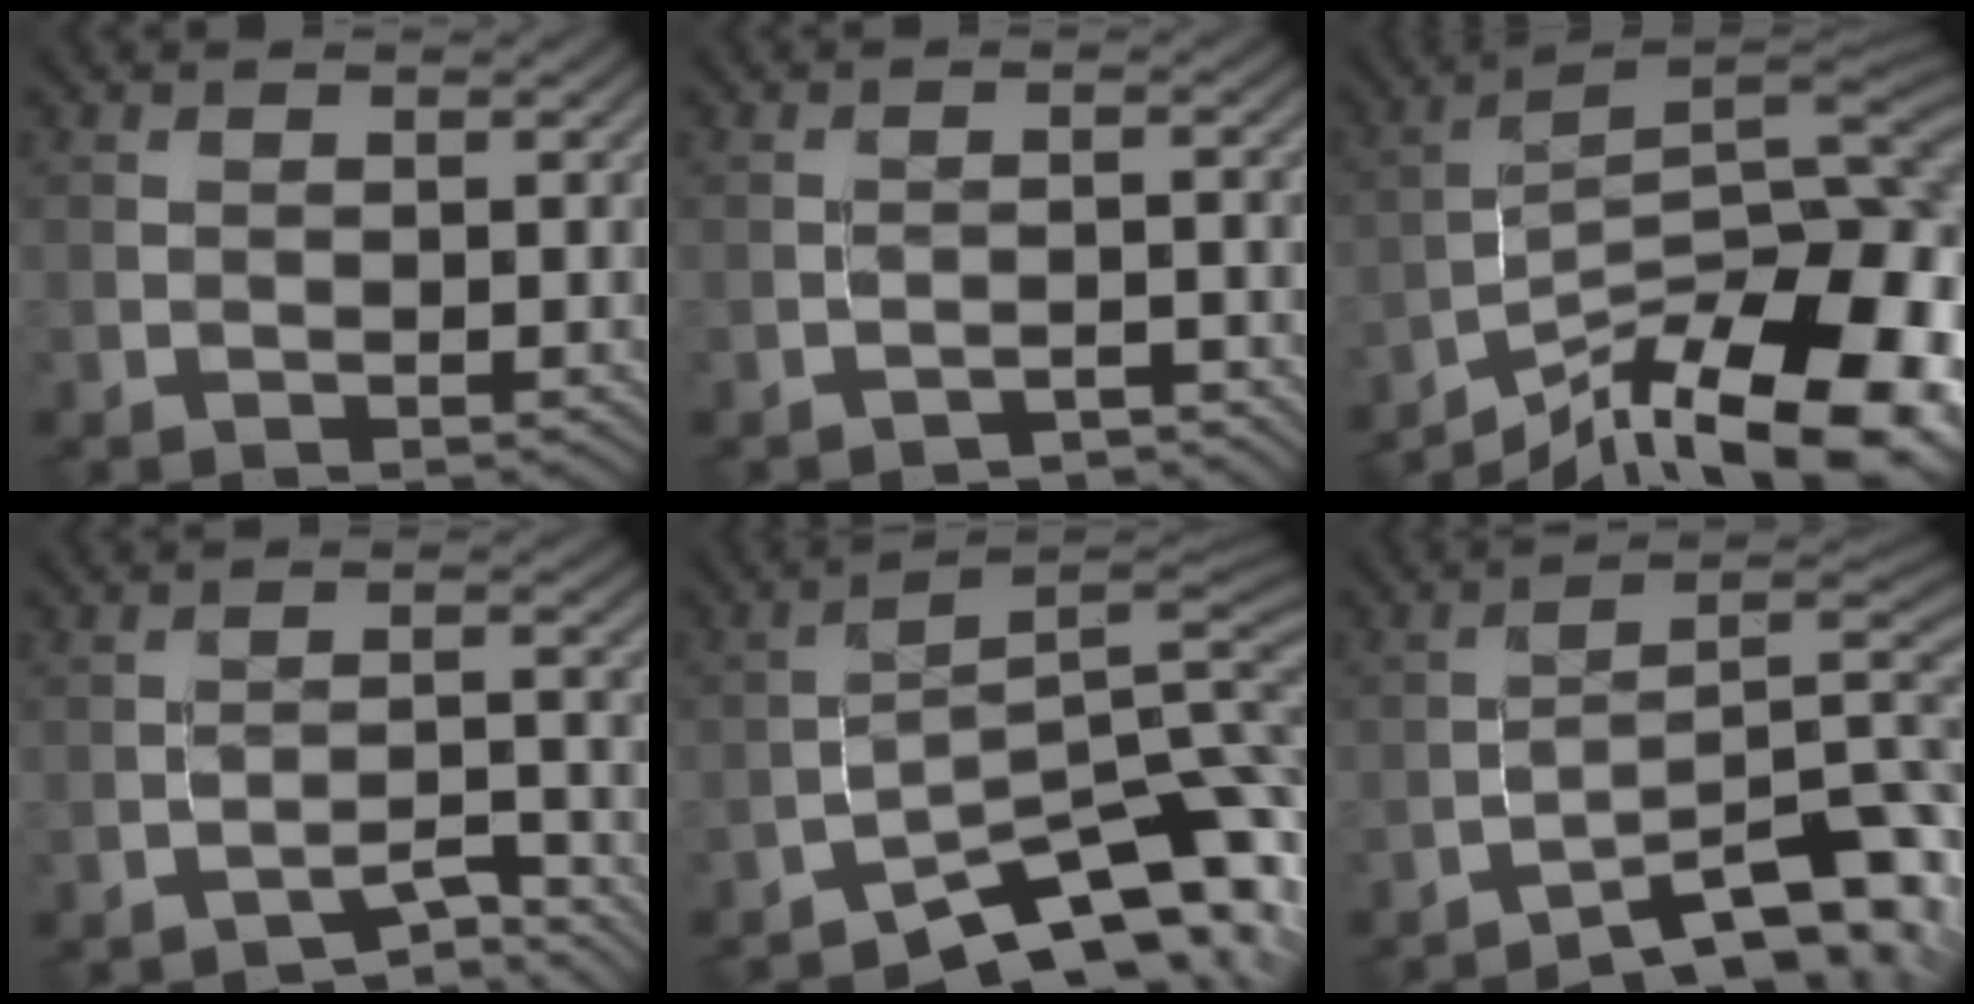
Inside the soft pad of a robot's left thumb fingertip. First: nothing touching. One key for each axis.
{"total": 2.6, "fx": -2.5, "fy": 0.4, "fz": 0.8, "tx": -0.007, "ty": 0.007, "tz": -0.043}
{"total": 17.1, "fx": -10.9, "fy": 5.7, "fz": 11.9, "tx": -0.168, "ty": -0.006, "tz": -0.174}
{"total": 4.6, "fx": -4.1, "fy": 0.6, "fz": 1.9, "tx": -0.030, "ty": 0.007, "tz": -0.065}
{"total": 13.3, "fx": -8.6, "fy": 3.9, "fz": 9.4, "tx": -0.137, "ty": -0.008, "tz": -0.132}
{"total": 14.2, "fx": -9.0, "fy": 3.7, "fz": 10.3, "tx": -0.148, "ty": 0.002, "tz": -0.138}